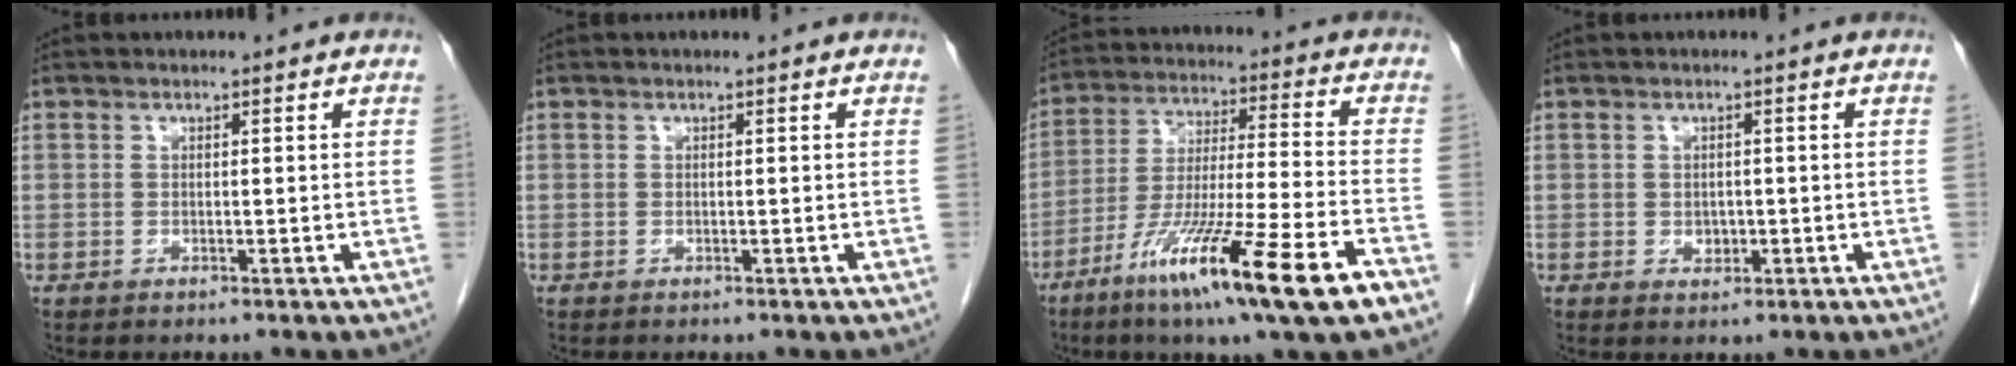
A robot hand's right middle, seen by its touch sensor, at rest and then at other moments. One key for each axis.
{"total": 0.0}
{"total": 18.3, "fx": -10.2, "fy": -0.2, "fz": 15.2, "tx": -0.274, "ty": -0.052, "tz": -0.181}
{"total": 1.3, "fx": -0.2, "fy": 1.1, "fz": 0.8, "tx": -0.012, "ty": 0.002, "tz": 0.001}